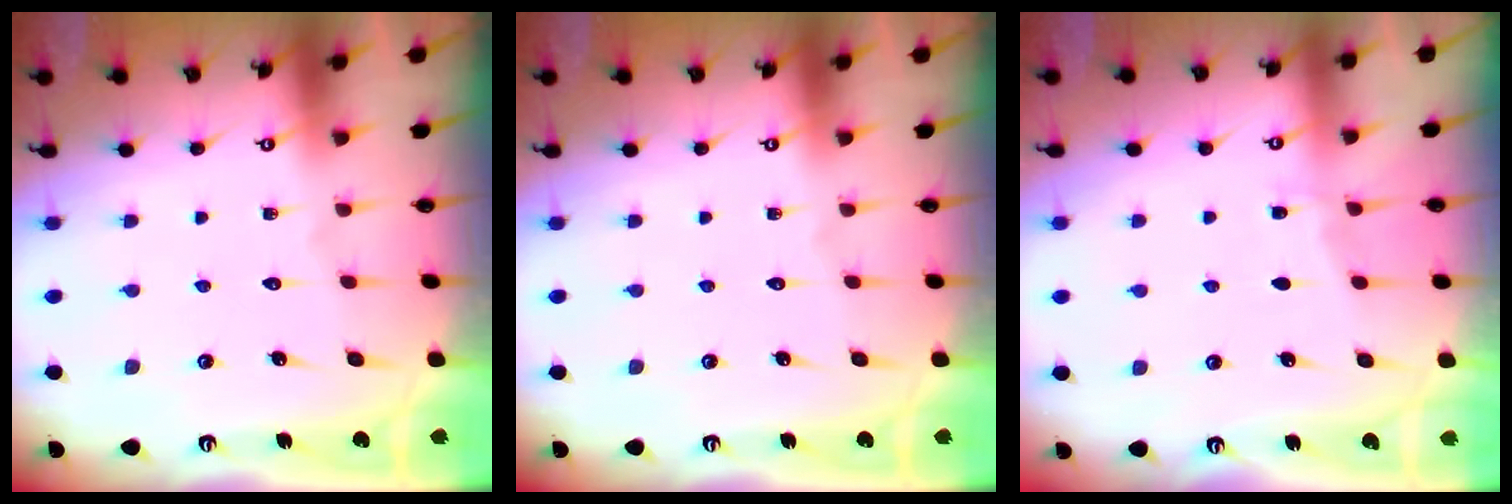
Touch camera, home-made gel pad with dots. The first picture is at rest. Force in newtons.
{"total": 0.0}
{"total": 3.9, "press": 3.9, "slide": 0.5}